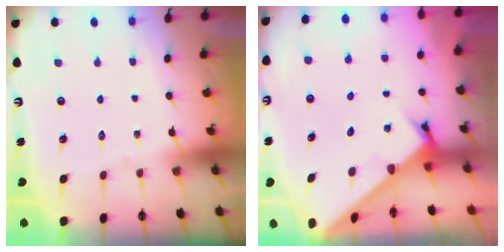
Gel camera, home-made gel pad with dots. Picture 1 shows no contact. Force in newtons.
{"total": 2.7, "press": 2.7, "slide": 0.2}